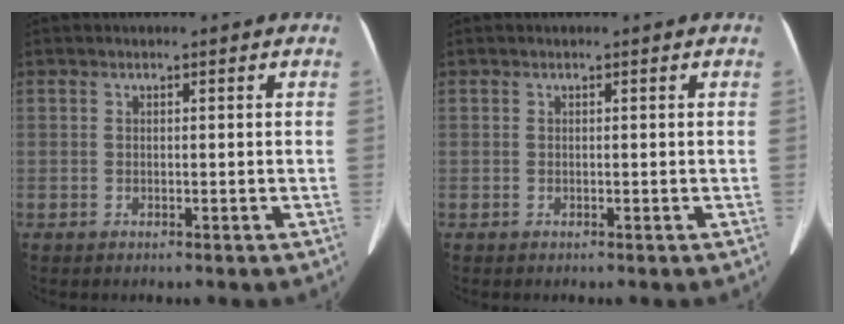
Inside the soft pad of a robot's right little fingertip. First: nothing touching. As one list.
[{"total": 0.0}]